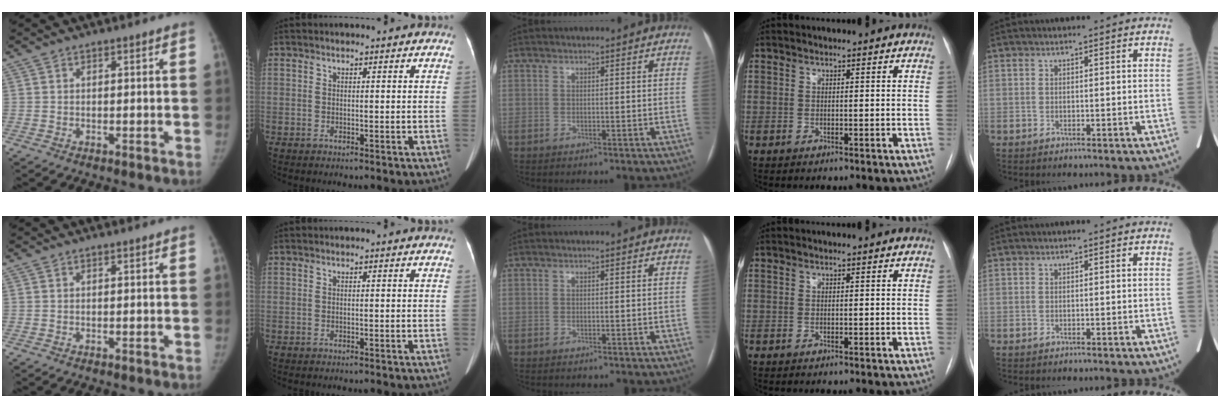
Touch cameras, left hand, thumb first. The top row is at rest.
{}